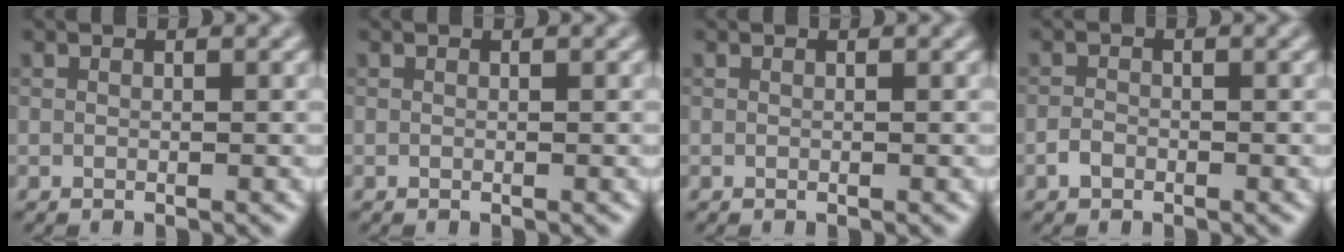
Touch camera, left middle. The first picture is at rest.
{"total": 0.0}
{"total": 0.0}
{"total": 0.9, "force": [-0.6, 0.6, 0.4], "torque": [-0.006, 0.004, -0.014]}